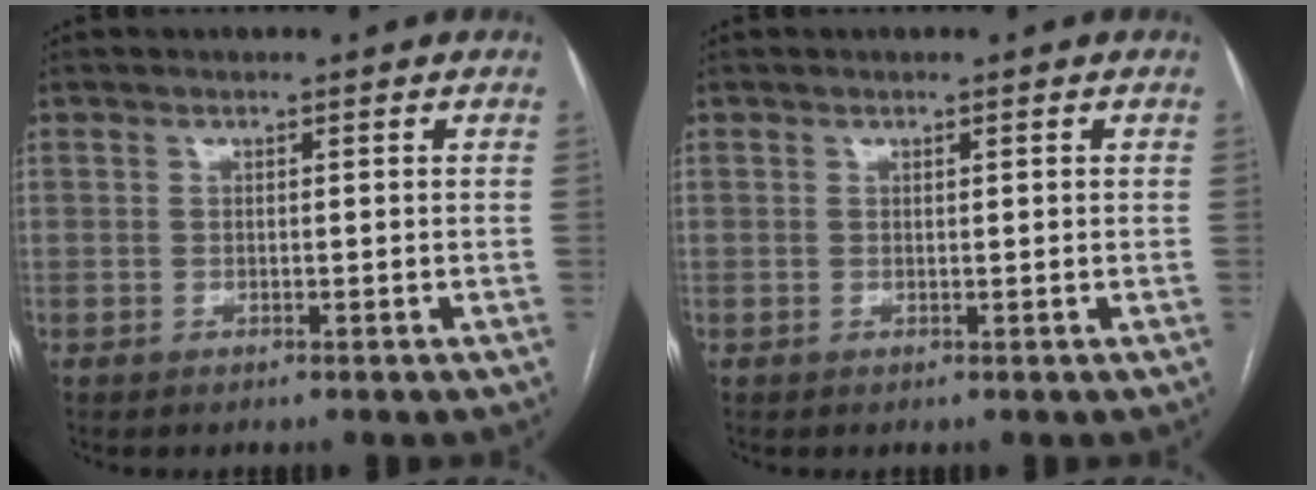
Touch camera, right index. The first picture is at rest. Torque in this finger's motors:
{"motor_torque": [0.15, 0.21, -0.02, 0.01]}